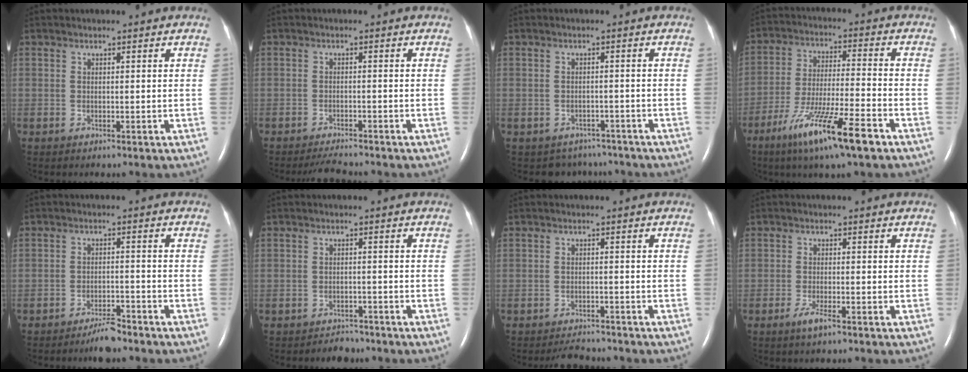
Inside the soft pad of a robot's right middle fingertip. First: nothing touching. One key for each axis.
{"total": 3.4, "fx": -3.2, "fy": 0.0, "fz": 1.0, "tx": -0.024, "ty": -0.015, "tz": -0.052}
{"total": 4.5, "fx": -3.8, "fy": 2.3, "fz": -0.4, "tx": 0.006, "ty": 0.014, "tz": -0.049}
{"total": 13.6, "fx": -8.1, "fy": 0.5, "fz": 10.9, "tx": -0.207, "ty": -0.034, "tz": -0.142}
{"total": 3.8, "fx": -3.3, "fy": 0.6, "fz": 1.6, "tx": -0.033, "ty": -0.004, "tz": -0.056}
{"total": 2.4, "fx": -2.1, "fy": 1.0, "fz": -0.1, "tx": -0.005, "ty": 0.000, "tz": -0.030}
{"total": 3.7, "fx": -3.5, "fy": 0.8, "fz": 0.5, "tx": -0.011, "ty": -0.009, "tz": -0.055}
{"total": 2.4, "fx": -1.5, "fy": 0.2, "fz": 1.9, "tx": -0.045, "ty": -0.005, "tz": -0.030}